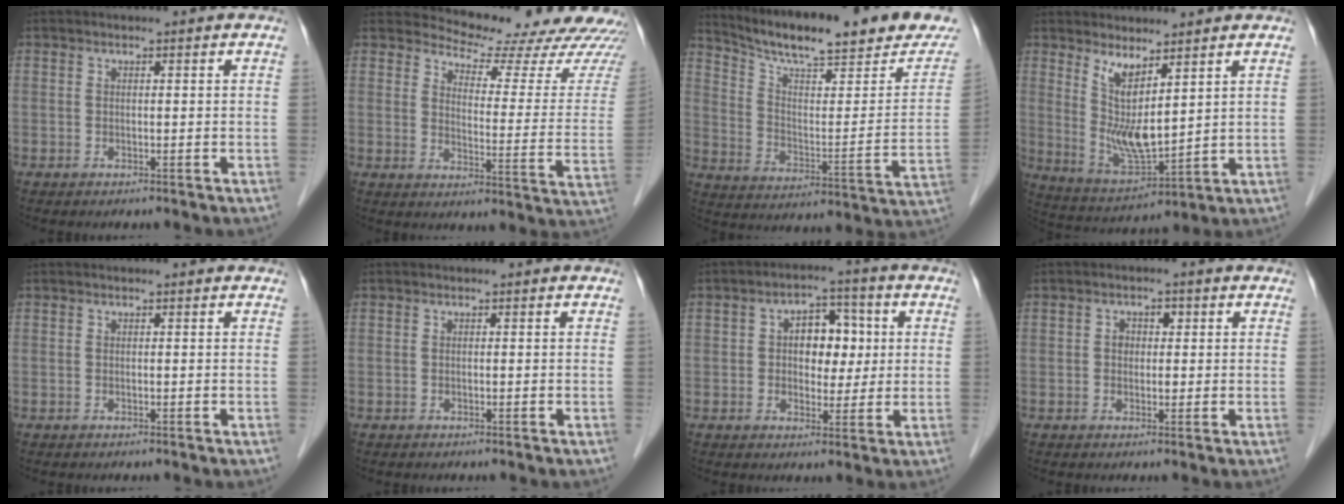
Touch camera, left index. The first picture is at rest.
{"total": 19.2, "force": [18.5, 3.0, 3.8], "torque": [-0.041, -0.086, 0.214]}
{"total": 22.9, "force": [19.5, 3.6, 11.4], "torque": [-0.174, -0.034, 0.270]}
{"total": 7.7, "force": [3.8, 1.5, 6.5], "torque": [-0.133, -0.021, 0.084]}
{"total": 0.0}
{"total": 0.0}
{"total": 6.8, "force": [0.9, 4.4, 5.2], "torque": [-0.078, 0.024, 0.017]}
{"total": 2.4, "force": [0.4, 1.8, 1.5], "torque": [-0.023, 0.011, 0.006]}